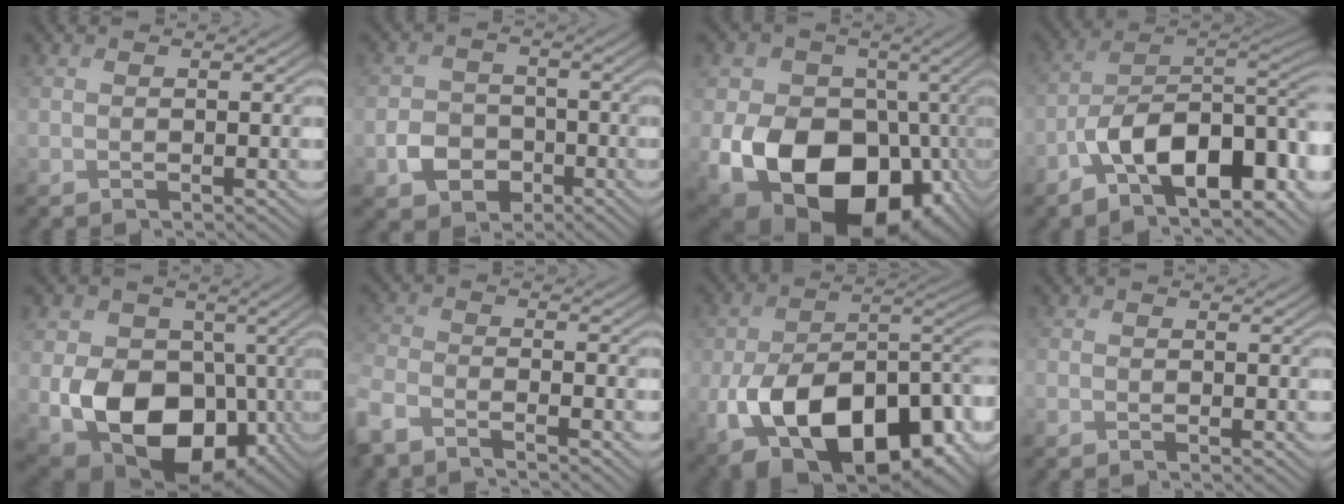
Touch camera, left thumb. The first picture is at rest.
{"total": 4.7, "force": [-2.0, 3.8, 1.9], "torque": [-0.036, -0.005, -0.044]}
{"total": 20.1, "force": [-5.4, 14.8, 12.5], "torque": [-0.219, -0.040, -0.079]}
{"total": 14.7, "force": [-5.8, 7.4, 11.2], "torque": [-0.173, -0.016, -0.106]}
{"total": 14.4, "force": [-2.6, 10.5, 9.5], "torque": [-0.169, -0.029, -0.047]}
{"total": 6.4, "force": [-5.0, 1.9, 3.4], "torque": [-0.093, -0.018, -0.105]}
{"total": 17.6, "force": [-5.7, 11.4, 12.1], "torque": [-0.209, -0.048, -0.077]}
{"total": 1.1, "force": [-1.0, 0.2, 0.4], "torque": [-0.010, -0.004, -0.020]}